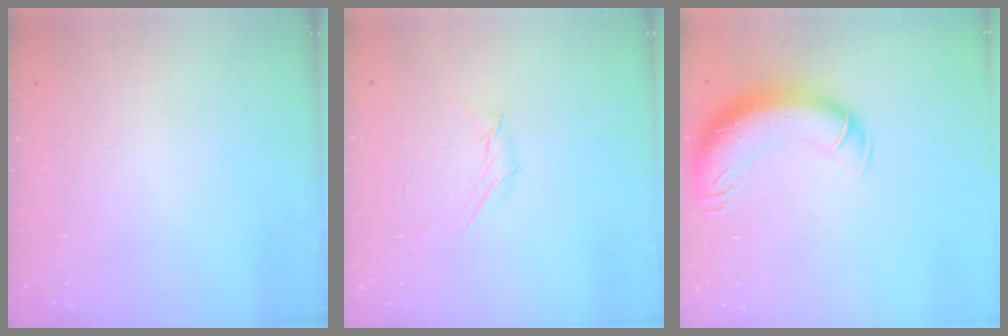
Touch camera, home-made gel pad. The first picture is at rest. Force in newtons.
{"total": 5.2, "press": 5.1, "slide": 1.0}
{"total": 13.1, "press": 12.8, "slide": 3.1}